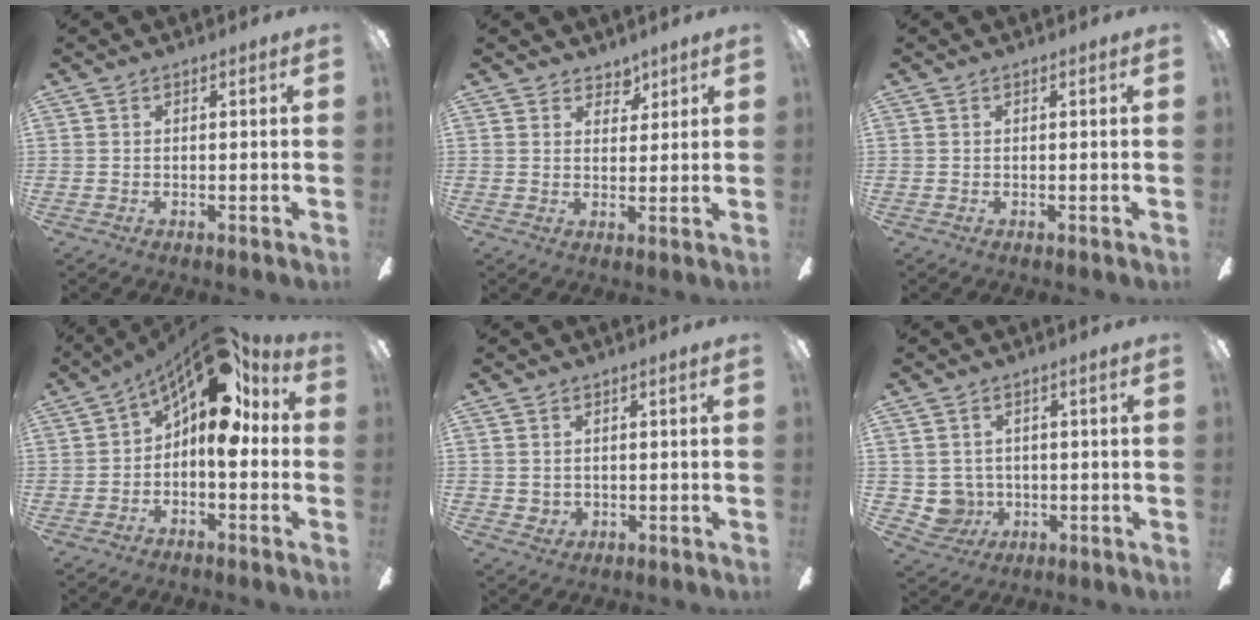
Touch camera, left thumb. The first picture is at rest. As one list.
[{"total": 2.0, "force": [1.8, 1.0, 0.0], "torque": [0.008, -0.006, 0.033]}, {"total": 0.0}, {"total": 14.1, "force": [5.2, 6.6, 11.3], "torque": [-0.163, -0.027, 0.086]}, {"total": 1.9, "force": [1.1, 1.5, 0.3], "torque": [-0.008, 0.000, 0.020]}, {"total": 5.0, "force": [0.7, 4.9, 0.8], "torque": [-0.045, -0.002, 0.019]}]